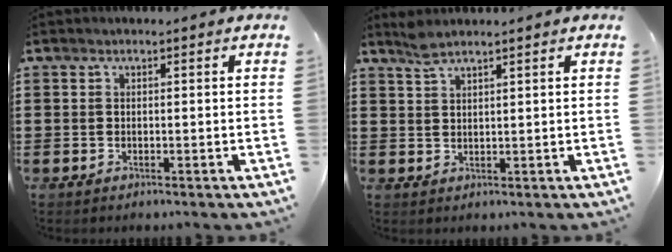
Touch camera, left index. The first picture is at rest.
{"total": 2.5, "force": [2.0, 0.3, 1.4], "torque": [-0.031, 0.001, 0.038]}